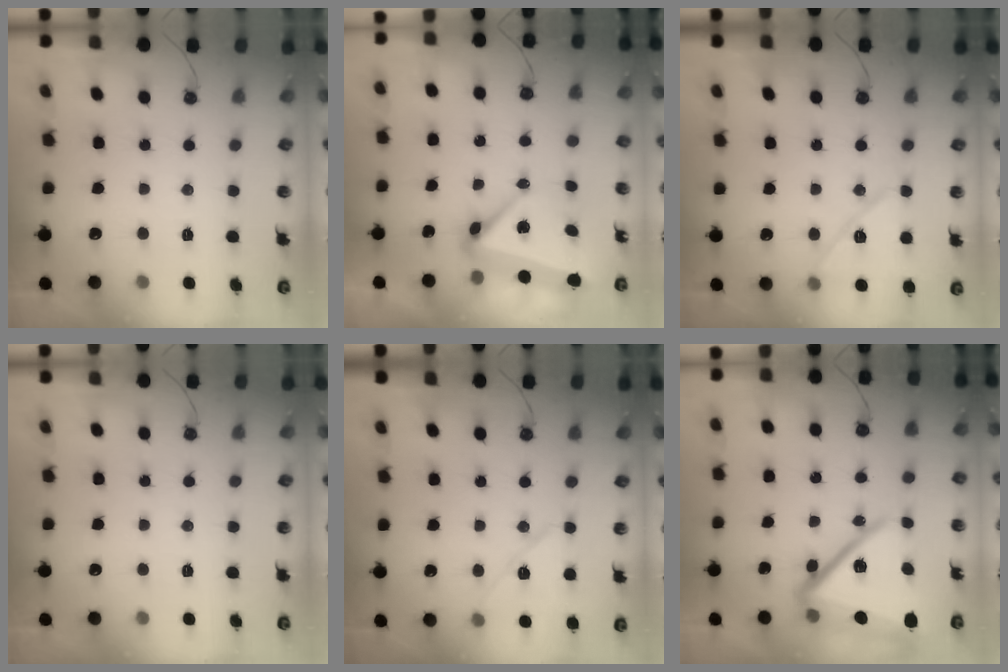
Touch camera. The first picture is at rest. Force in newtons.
{"total": 7.2, "press": 7.2, "slide": 0.8}
{"total": 12.3, "press": 12.2, "slide": 1.6}
{"total": 0.0}
{"total": 10.1, "press": 10.0, "slide": 1.4}
{"total": 22.9, "press": 22.8, "slide": 1.7}